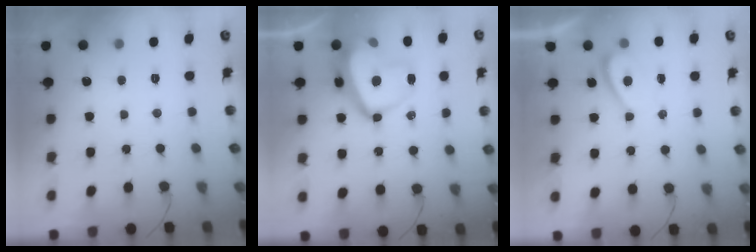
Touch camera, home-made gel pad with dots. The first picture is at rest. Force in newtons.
{"total": 15.1, "press": 15.0, "slide": 1.4}
{"total": 1.1, "press": 1.0, "slide": 0.6}